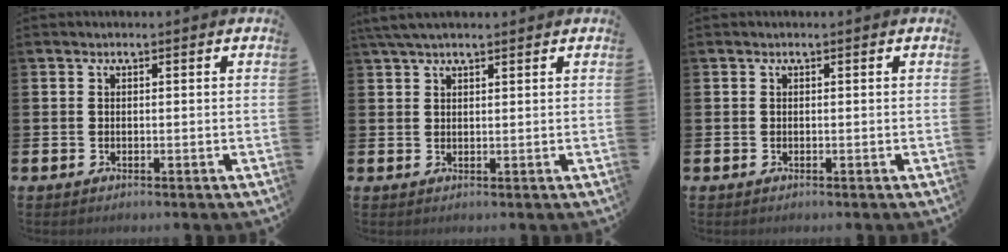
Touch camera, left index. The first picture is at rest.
{"total": 3.3, "force": [2.7, 0.8, 1.6], "torque": [-0.030, -0.002, 0.049]}
{"total": 0.0}